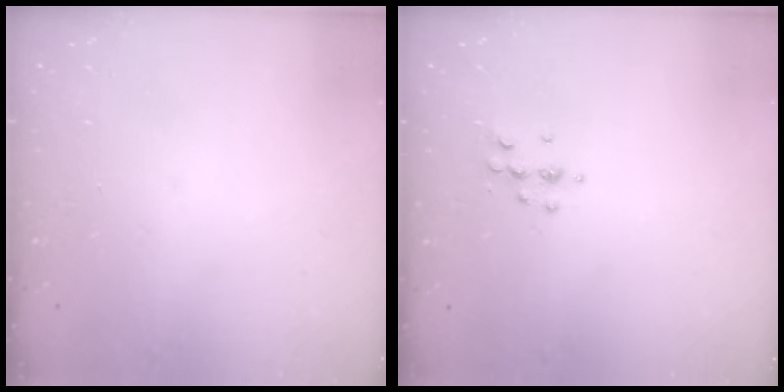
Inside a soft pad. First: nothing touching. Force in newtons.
{"total": 5.0, "press": 4.8, "slide": 1.4}